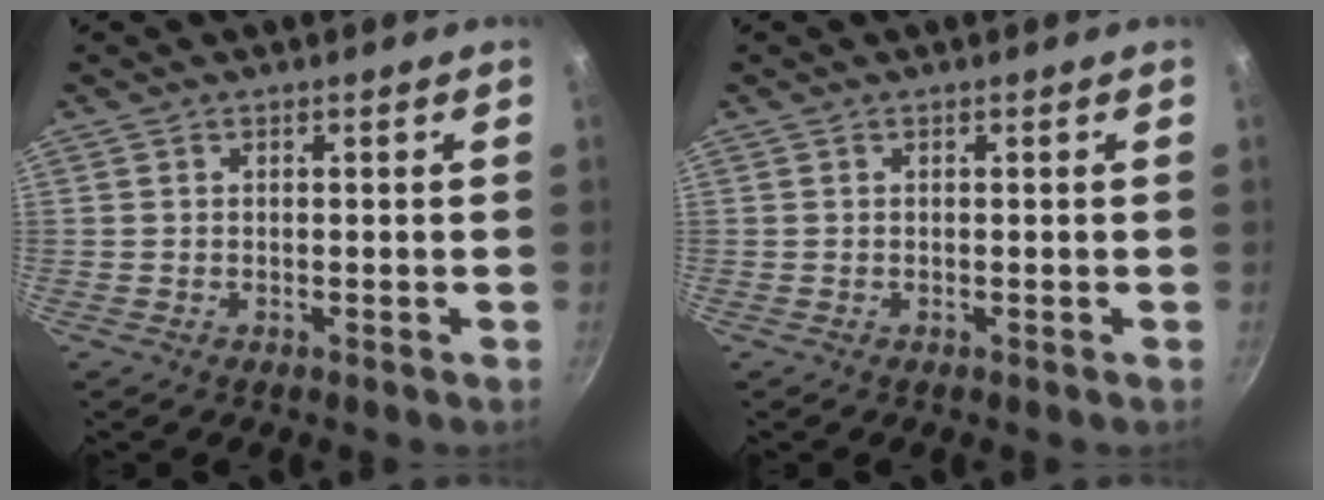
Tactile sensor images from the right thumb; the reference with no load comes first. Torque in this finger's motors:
{"motor_torque": [0.00, 0.00, 0.06, -0.03, 0.00]}